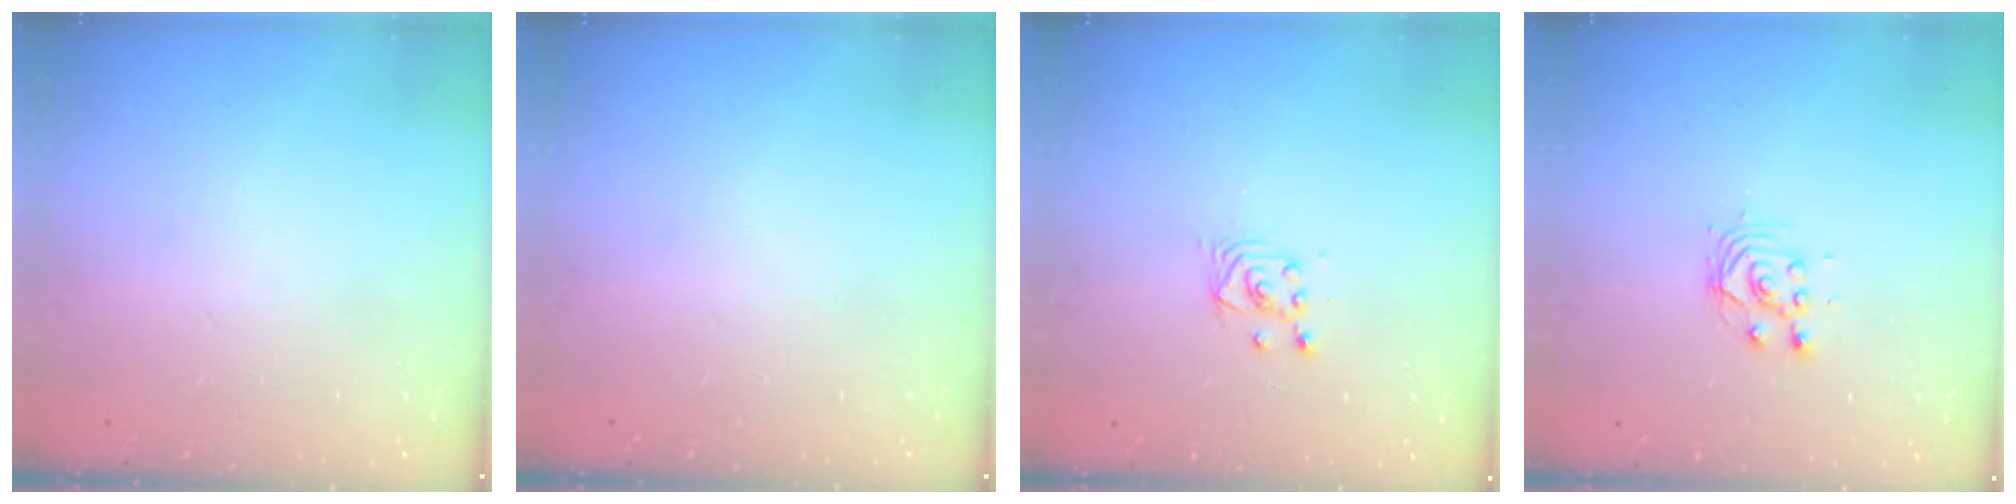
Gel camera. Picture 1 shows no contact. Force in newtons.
{"total": 0.0}
{"total": 2.2, "press": 2.2, "slide": 0.3}
{"total": 3.6, "press": 3.6, "slide": 0.3}